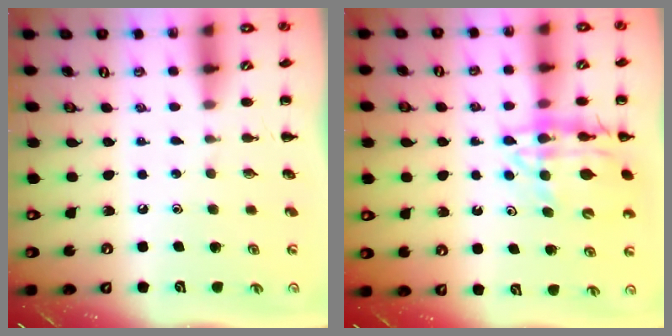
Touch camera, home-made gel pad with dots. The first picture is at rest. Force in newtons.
{"total": 14.7, "press": 14.3, "slide": 3.3}